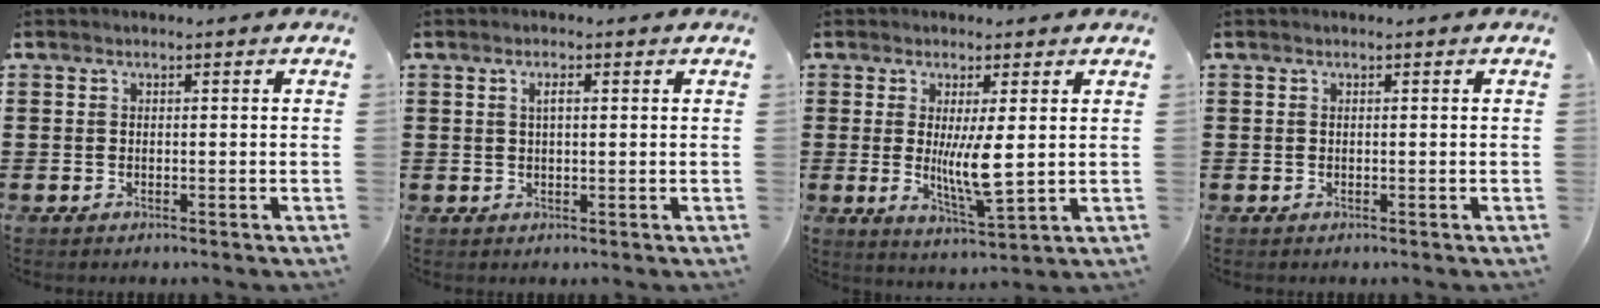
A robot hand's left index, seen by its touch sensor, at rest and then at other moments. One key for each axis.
{"total": 1.4, "fx": 0.4, "fy": 0.4, "fz": 1.2, "tx": -0.025, "ty": 0.004, "tz": 0.006}
{"total": 6.6, "fx": 0.8, "fy": 1.3, "fz": 6.4, "tx": -0.112, "ty": -0.014, "tz": 0.008}
{"total": 0.0}